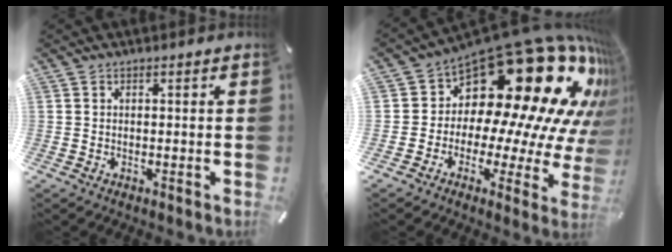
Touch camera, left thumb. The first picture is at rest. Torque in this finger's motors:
{"motor_torque": [1.97, 1.98, 2.01, -0.17, 0.14]}